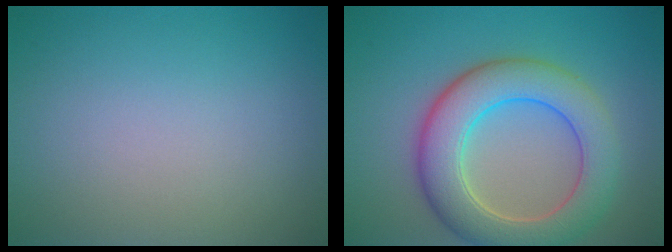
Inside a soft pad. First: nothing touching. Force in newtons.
{"total": 7.6, "press": 7.6, "slide": 0.3}